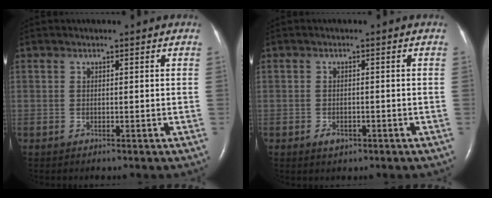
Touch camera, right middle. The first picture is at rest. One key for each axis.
{"total": 1.8, "fx": -1.0, "fy": 1.1, "fz": 1.0, "tx": -0.016, "ty": 0.001, "tz": -0.009}